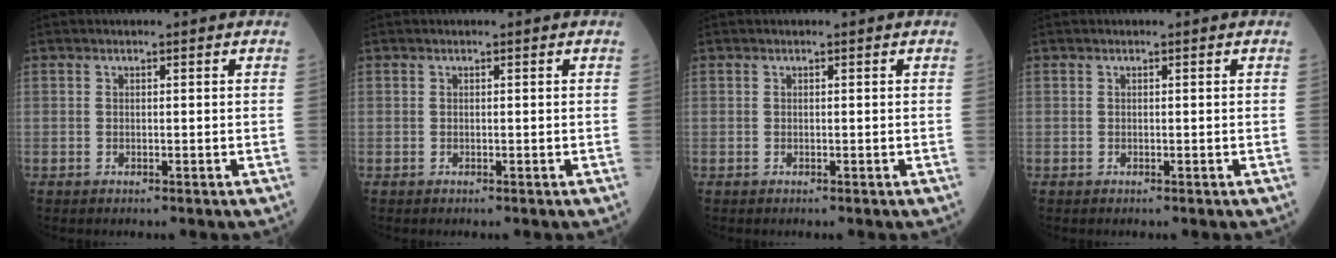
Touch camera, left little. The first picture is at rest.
{"total": 0.0}
{"total": 0.0}
{"total": 0.0}